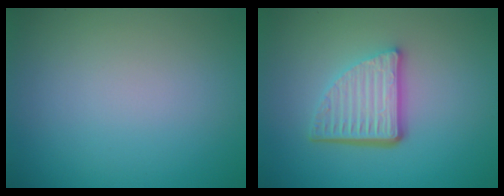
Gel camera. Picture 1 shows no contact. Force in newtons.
{"total": 5.2, "press": 3.6, "slide": 3.7}